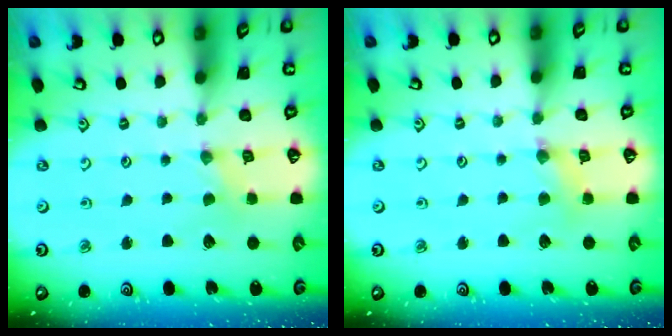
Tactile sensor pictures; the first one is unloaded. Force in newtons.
{"total": 3.5, "press": 3.5, "slide": 0.3}